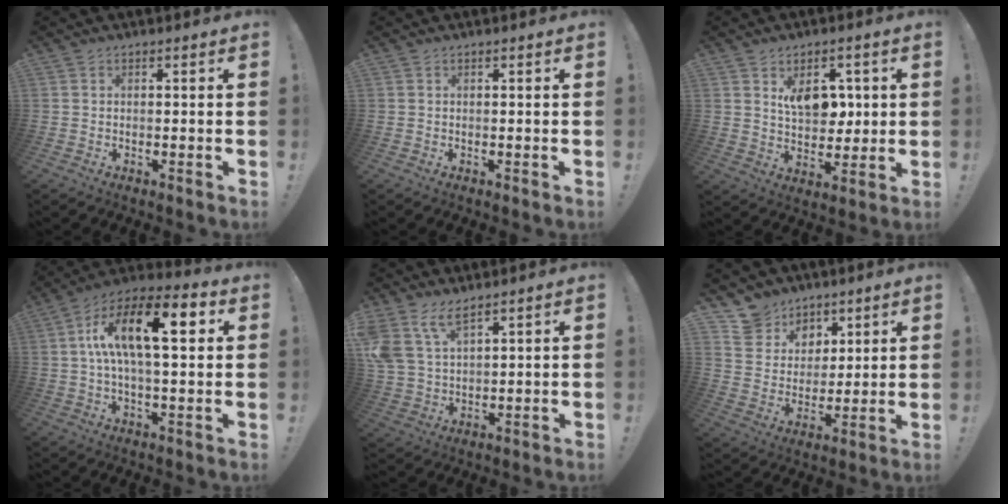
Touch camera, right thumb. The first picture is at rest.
{"total": 0.0}
{"total": 9.9, "force": [3.6, 7.2, 5.8], "torque": [-0.060, -0.019, 0.066]}
{"total": 18.2, "force": [4.1, 7.2, 16.2], "torque": [-0.273, 0.002, 0.055]}
{"total": 8.6, "force": [6.3, 3.7, 4.6], "torque": [-0.104, -0.027, 0.123]}
{"total": 11.3, "force": [7.4, 8.3, 1.9], "torque": [-0.037, -0.054, 0.147]}